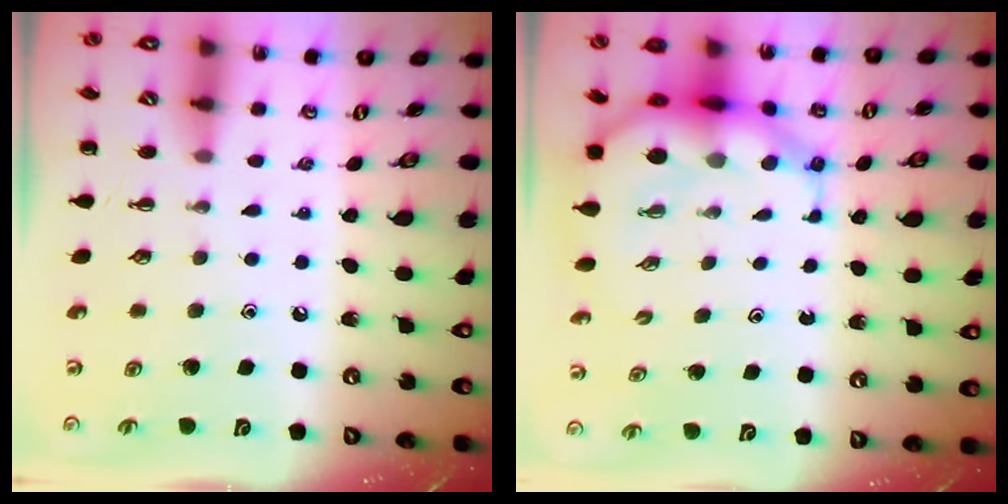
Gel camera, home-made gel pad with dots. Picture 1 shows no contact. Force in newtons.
{"total": 8.4, "press": 8.1, "slide": 2.2}